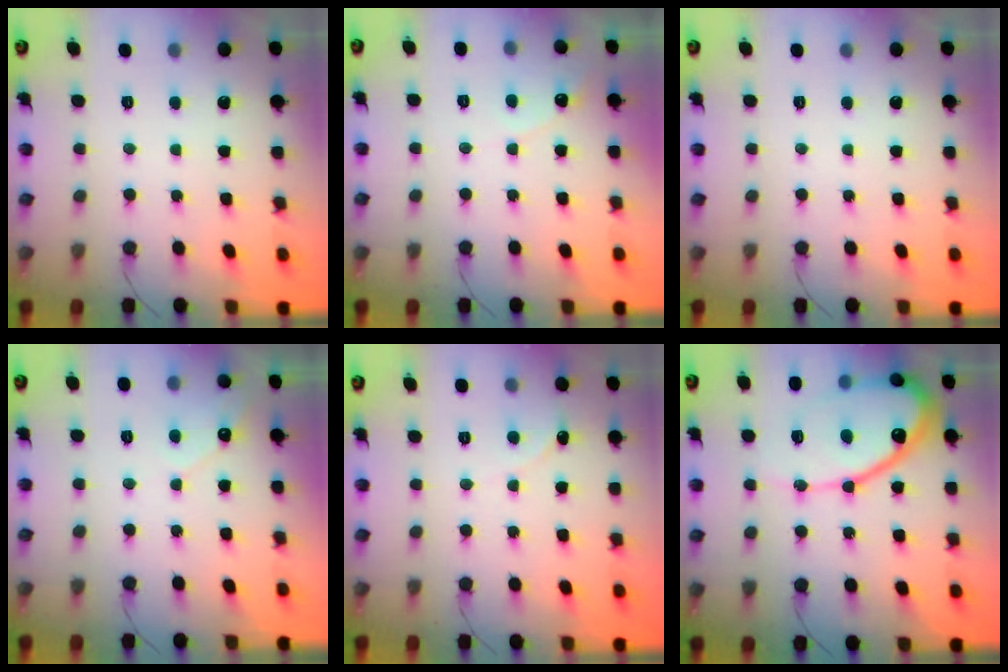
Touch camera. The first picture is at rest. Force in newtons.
{"total": 3.6, "press": 3.6, "slide": 0.2}
{"total": 0.0}
{"total": 4.0, "press": 4.0, "slide": 0.2}
{"total": 0.0}
{"total": 16.3, "press": 16.1, "slide": 2.0}